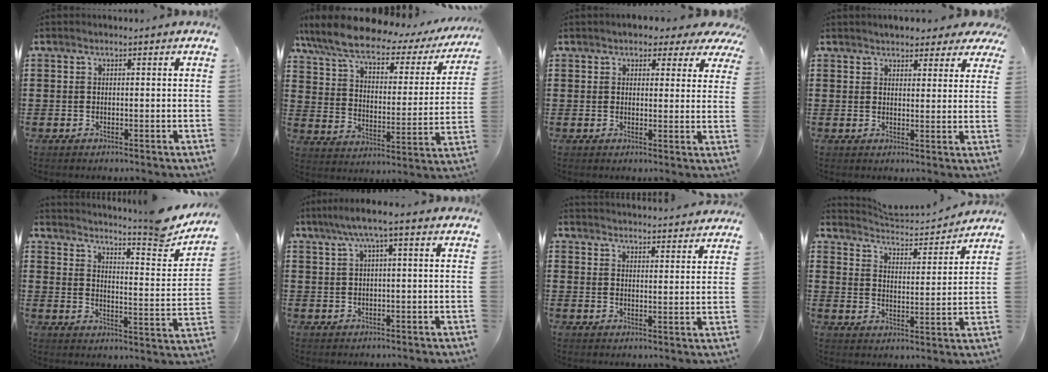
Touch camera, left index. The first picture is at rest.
{"total": 8.4, "force": [6.5, 1.7, 5.2], "torque": [-0.125, -0.038, 0.106]}
{"total": 3.2, "force": [2.5, 1.5, 1.3], "torque": [-0.022, -0.010, 0.040]}
{"total": 3.5, "force": [3.3, 1.0, 0.6], "torque": [-0.016, -0.009, 0.060]}
{"total": 6.4, "force": [5.8, 0.0, 2.9], "torque": [-0.051, -0.054, 0.090]}
{"total": 3.4, "force": [0.9, 0.2, 3.3], "torque": [-0.063, 0.000, 0.012]}
{"total": 3.6, "force": [3.5, -0.4, -0.1], "torque": [-0.001, -0.026, 0.062]}
{"total": 3.7, "force": [3.7, 0.0, 0.4], "torque": [-0.029, -0.036, 0.059]}